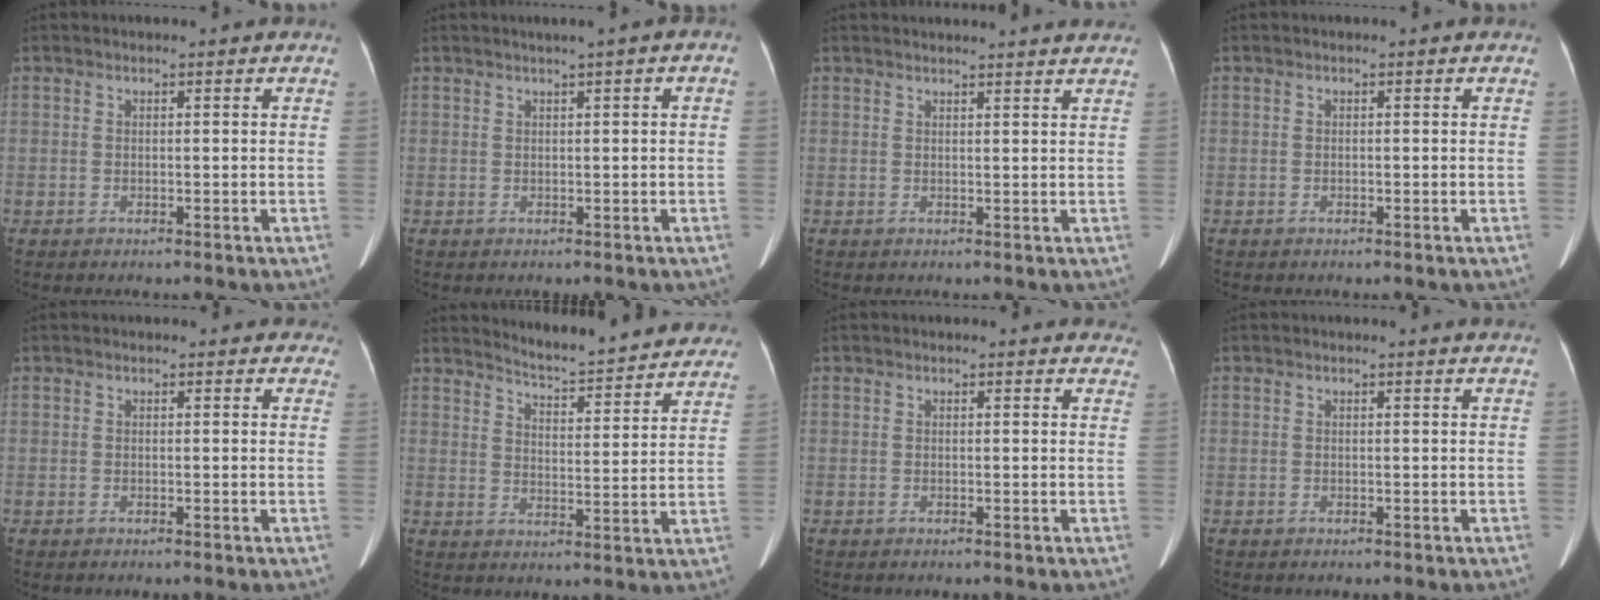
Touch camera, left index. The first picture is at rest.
{"total": 1.9, "force": [0.6, 0.0, 1.8], "torque": [-0.028, 0.009, 0.011]}
{"total": 8.1, "force": [7.8, -0.2, 2.2], "torque": [-0.024, 0.018, 0.075]}
{"total": 0.0}
{"total": 3.2, "force": [2.7, 1.6, 0.4], "torque": [0.010, 0.002, 0.012]}
{"total": 16.6, "force": [15.9, 2.2, 4.2], "torque": [-0.049, -0.037, 0.193]}
{"total": 4.3, "force": [4.0, 1.5, 0.5], "torque": [0.010, -0.004, 0.021]}
{"total": 1.3, "force": [1.3, -0.1, 0.2], "torque": [-0.014, -0.001, 0.007]}